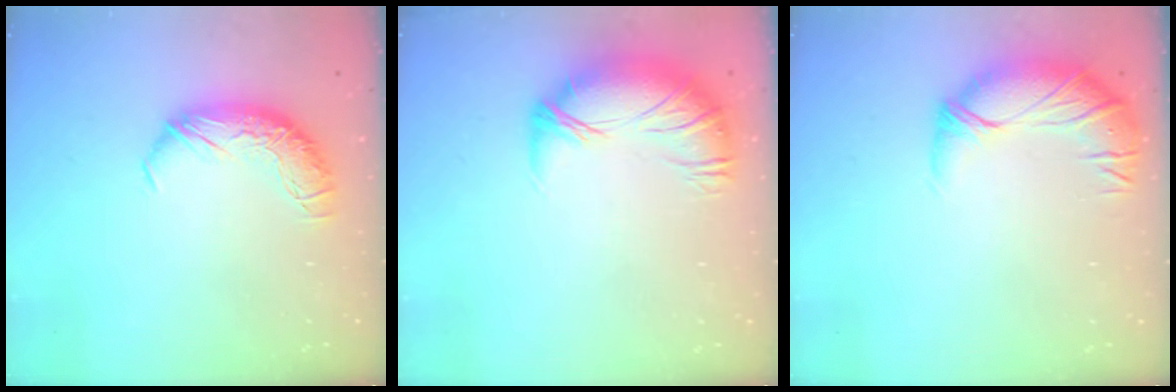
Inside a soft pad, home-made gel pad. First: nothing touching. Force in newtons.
{"total": 2.7, "press": 1.5, "slide": 2.3}
{"total": 3.6, "press": 2.8, "slide": 2.2}